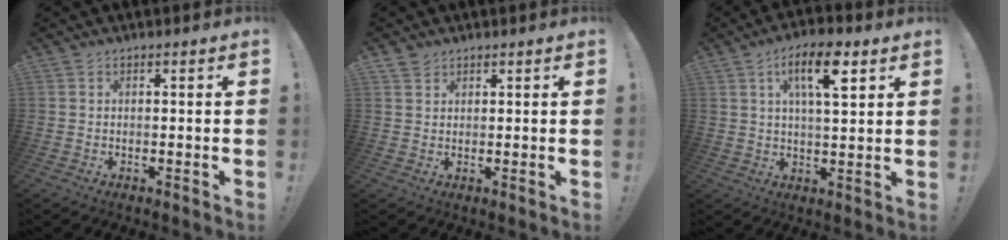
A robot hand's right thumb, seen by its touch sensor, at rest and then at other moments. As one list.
[{"total": 2.2, "force": [1.9, 1.2, 0.2], "torque": [0.010, -0.014, 0.034]}, {"total": 11.9, "force": [4.8, 4.1, 10.1], "torque": [-0.160, -0.004, 0.078]}]